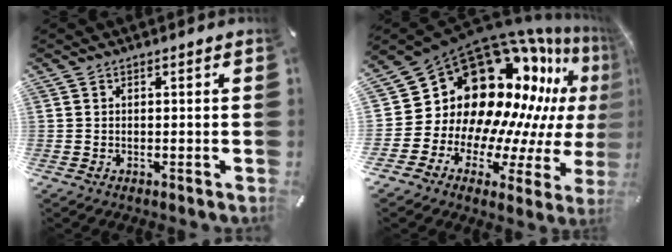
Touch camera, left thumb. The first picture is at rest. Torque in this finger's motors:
{"motor_torque": [2.06, 2.07, 1.18, -0.45, 0.21]}